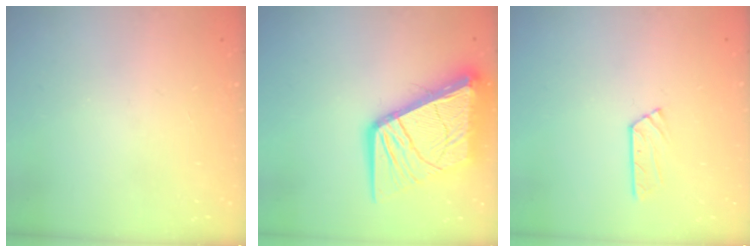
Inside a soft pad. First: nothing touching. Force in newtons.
{"total": 20.5, "press": 20.3, "slide": 2.5}
{"total": 3.3, "press": 3.2, "slide": 0.4}